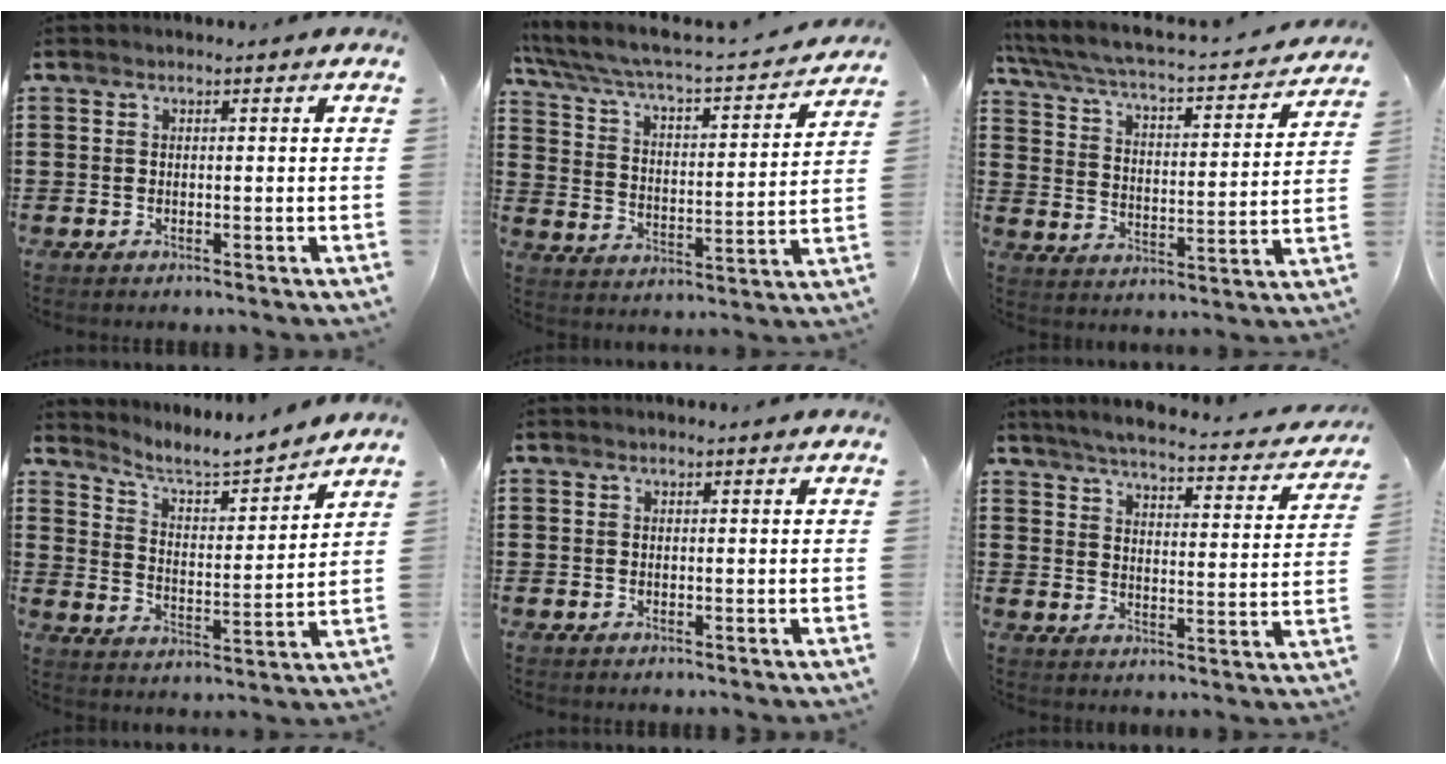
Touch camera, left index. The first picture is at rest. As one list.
[{"total": 4.2, "force": [3.6, 0.7, 2.0], "torque": [-0.061, -0.037, 0.051]}, {"total": 3.5, "force": [3.0, 0.2, 1.9], "torque": [-0.056, -0.033, 0.038]}, {"total": 4.8, "force": [4.6, 0.2, 1.5], "torque": [-0.053, -0.037, 0.070]}, {"total": 0.0}, {"total": 4.4, "force": [4.1, -0.1, 1.5], "torque": [-0.053, -0.032, 0.064]}]